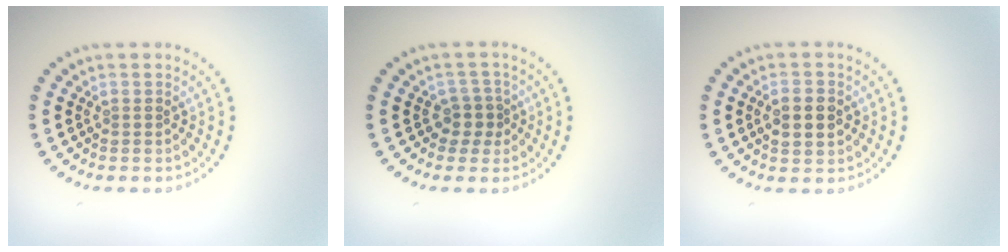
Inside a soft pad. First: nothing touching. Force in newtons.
{"total": 1.8, "press": 1.5, "slide": 1.1}
{"total": 3.0, "press": 3.0, "slide": 0.1}